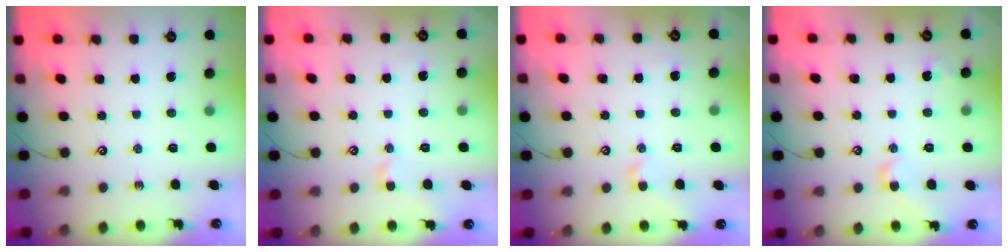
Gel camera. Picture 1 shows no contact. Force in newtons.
{"total": 1.4, "press": 1.3, "slide": 0.3}
{"total": 2.1, "press": 2.0, "slide": 0.6}
{"total": 4.5, "press": 4.4, "slide": 0.9}